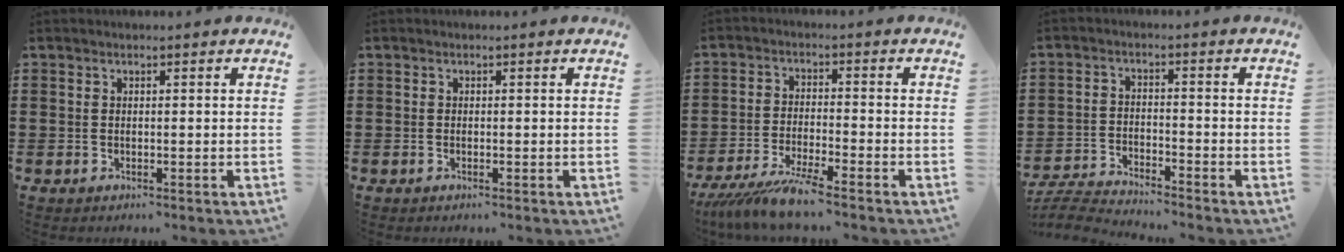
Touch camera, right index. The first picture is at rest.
{"total": 0.0}
{"total": 6.4, "force": [-5.4, -0.5, 3.3], "torque": [-0.077, -0.021, -0.104]}
{"total": 4.4, "force": [-4.4, -0.1, 0.6], "torque": [-0.026, -0.006, -0.093]}